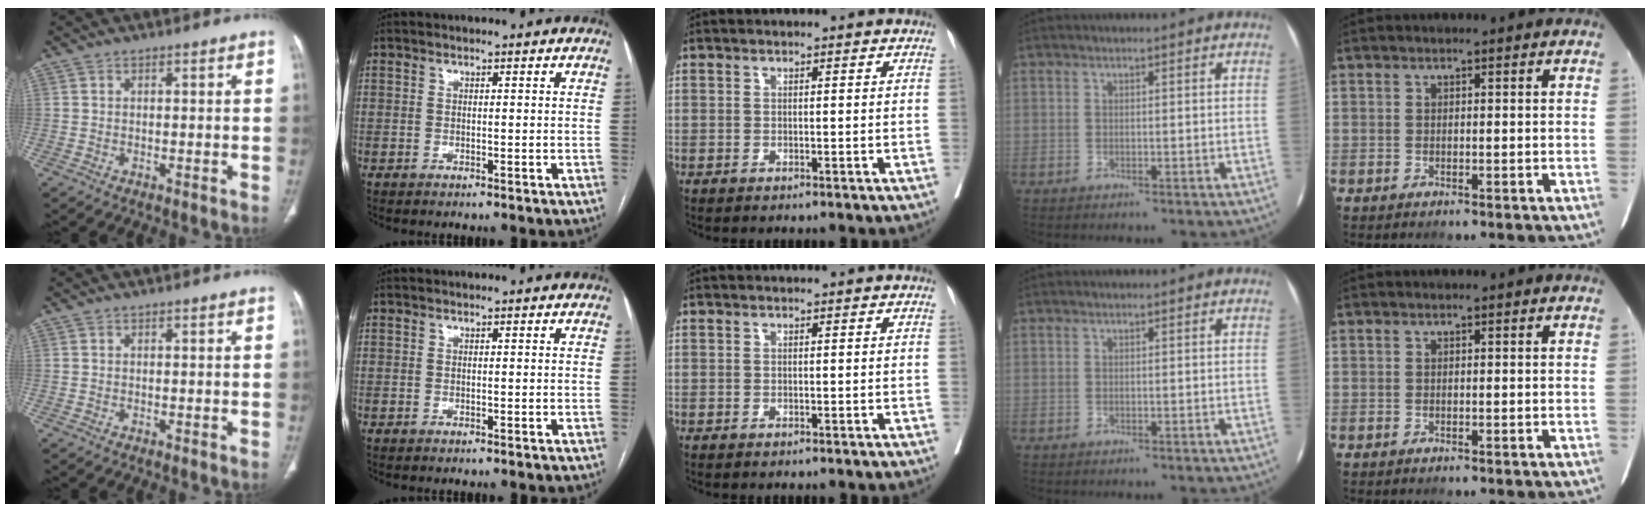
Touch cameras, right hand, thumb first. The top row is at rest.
{}